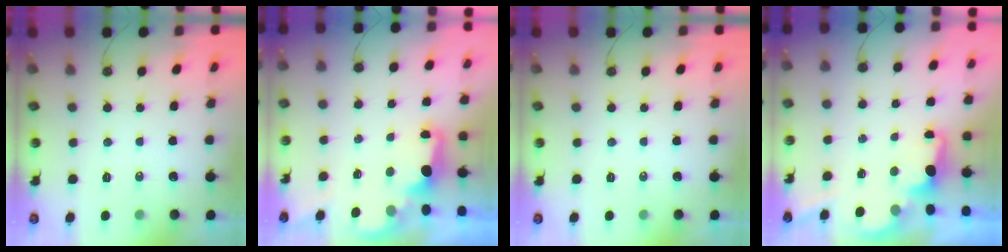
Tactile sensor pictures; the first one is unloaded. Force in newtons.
{"total": 2.2, "press": 2.1, "slide": 0.7}
{"total": 0.0}
{"total": 1.9, "press": 1.7, "slide": 0.8}